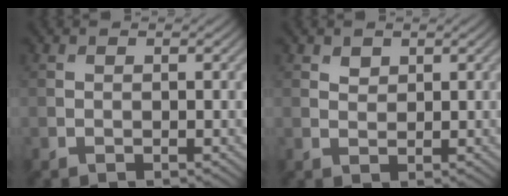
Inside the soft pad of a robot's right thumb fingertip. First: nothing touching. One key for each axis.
{"total": 1.1, "fx": 0.8, "fy": 0.6, "fz": 0.4, "tx": -0.008, "ty": -0.003, "tz": 0.018}